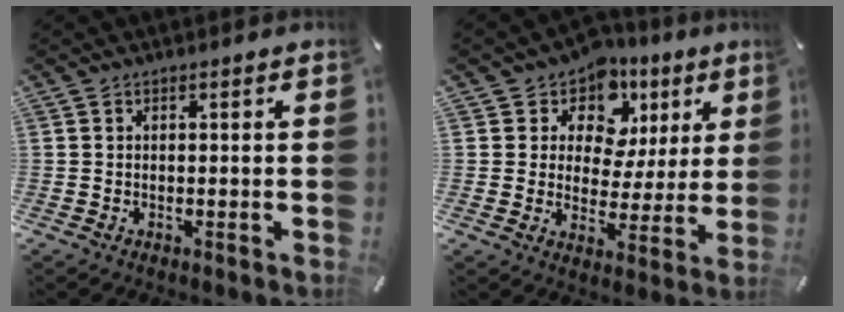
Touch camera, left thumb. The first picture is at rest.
{"total": 9.9, "force": [5.4, 7.5, 3.4], "torque": [-0.064, -0.041, 0.098]}